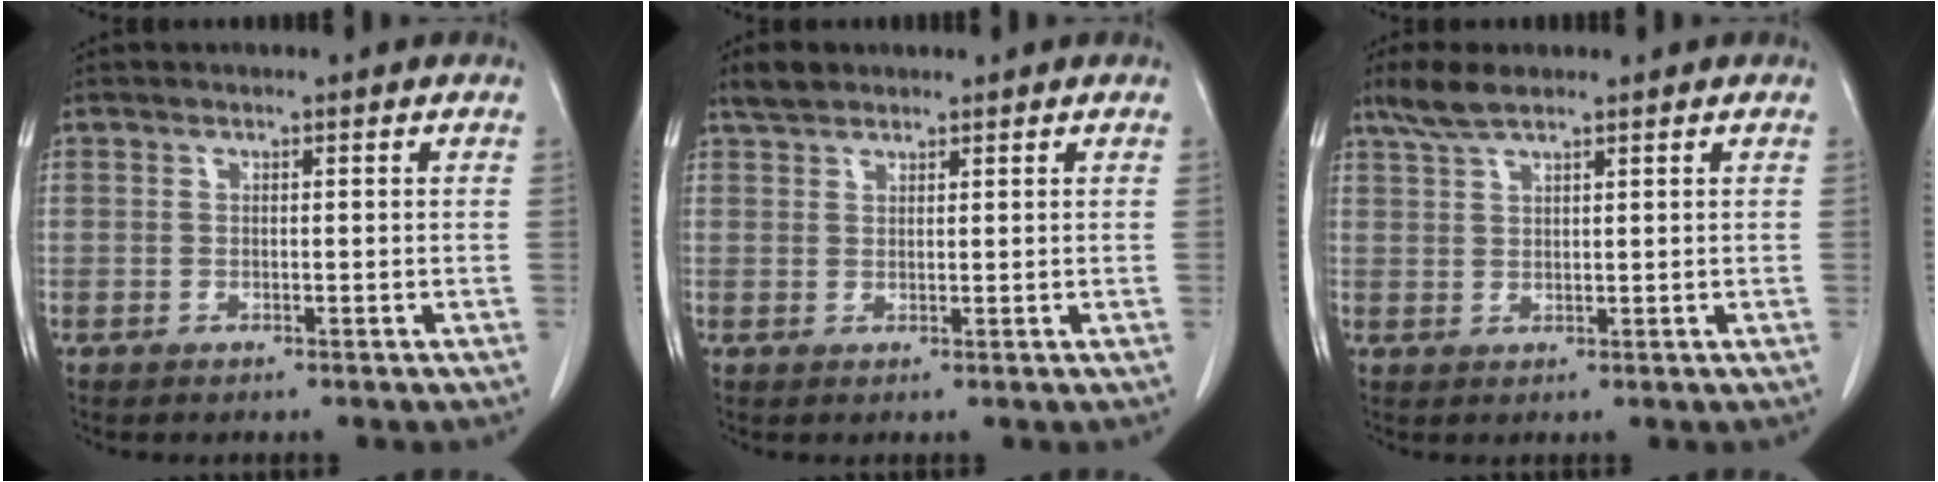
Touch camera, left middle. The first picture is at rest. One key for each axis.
{"total": 2.5, "fx": 2.1, "fy": 1.1, "fz": 0.8, "tx": -0.020, "ty": 0.009, "tz": 0.038}
{"total": 4.0, "fx": 3.1, "fy": 0.7, "fz": 2.4, "tx": -0.059, "ty": 0.009, "tz": 0.066}